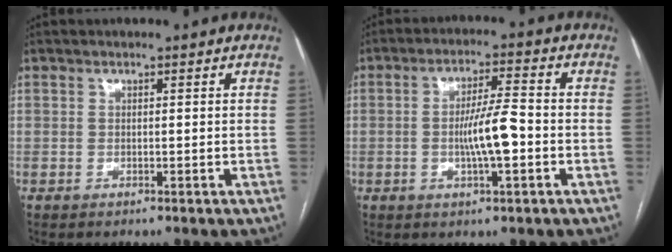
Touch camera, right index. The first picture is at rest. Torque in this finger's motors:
{"motor_torque": [0.72, -0.07, 0.42, 0.12]}